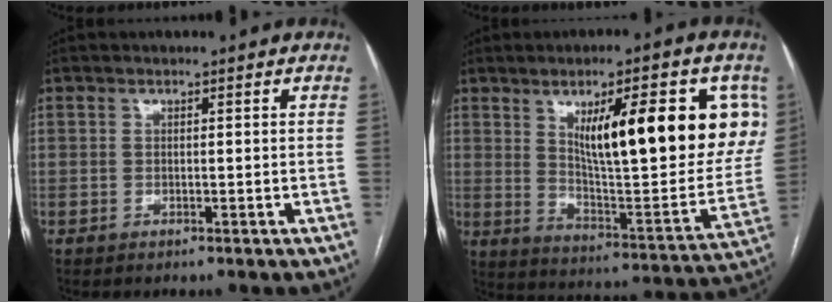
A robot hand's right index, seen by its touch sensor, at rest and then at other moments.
{"total": 23.5, "force": [7.7, 4.8, 21.7], "torque": [-0.287, 0.002, 0.123]}